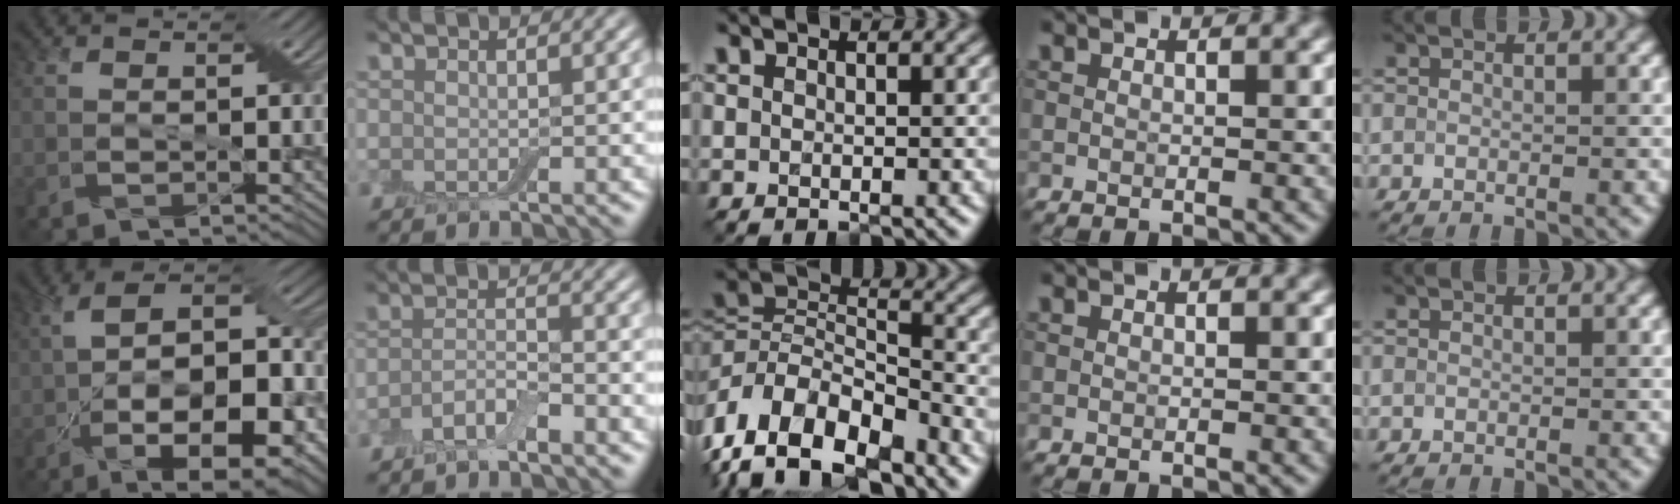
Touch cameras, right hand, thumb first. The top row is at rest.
{"thumb": {"total": 17.9, "force": [-6.8, 7.8, 14.6], "torque": [-0.231, -0.007, -0.103]}, "index": {"total": 2.6, "force": [-1.7, 0.8, 1.8], "torque": [-0.038, 0.005, -0.038]}, "middle": {"total": 11.5, "force": [-6.2, 6.5, 7.2], "torque": [-0.131, 0.010, -0.107]}}